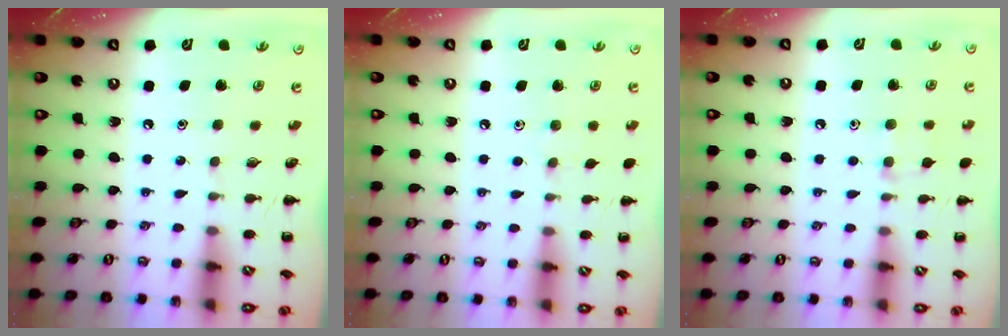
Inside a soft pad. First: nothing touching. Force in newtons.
{"total": 4.1, "press": 3.7, "slide": 1.7}
{"total": 7.4, "press": 7.0, "slide": 2.3}